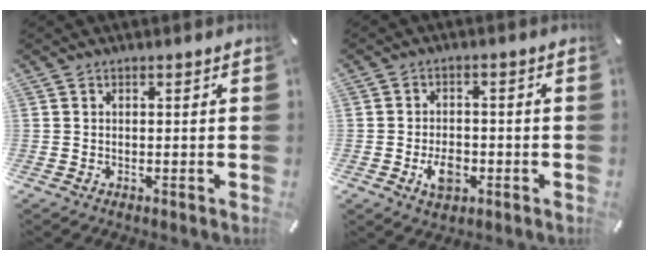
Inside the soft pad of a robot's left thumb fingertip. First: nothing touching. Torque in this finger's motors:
{"motor_torque": [-0.06, 1.23, -0.02, 0.24, 0.10]}